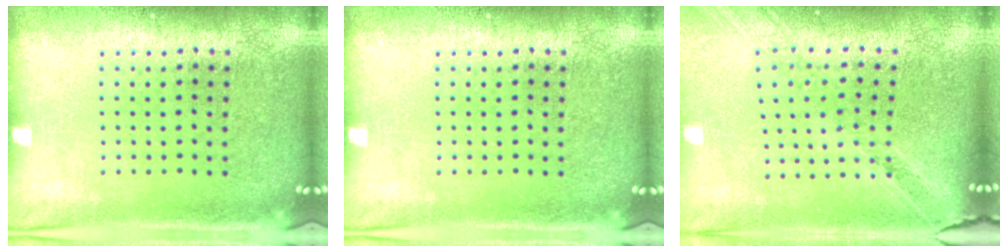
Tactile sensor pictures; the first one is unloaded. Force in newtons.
{"total": 0.0}
{"total": 1.1, "press": 1.1, "slide": 0.1}